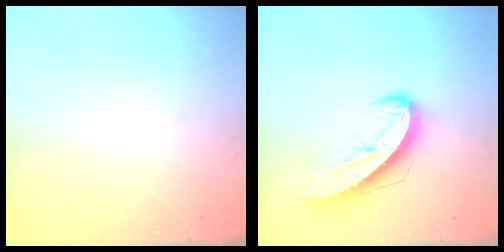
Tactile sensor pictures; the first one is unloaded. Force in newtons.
{"total": 10.7, "press": 10.6, "slide": 1.3}